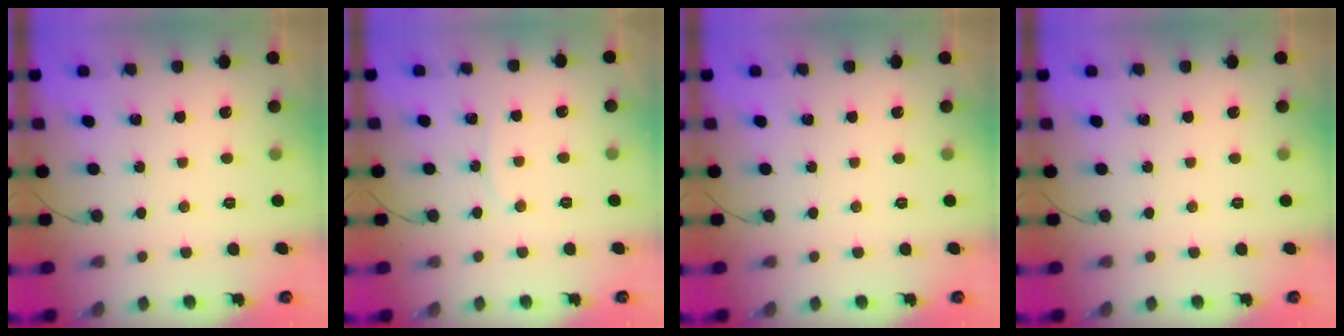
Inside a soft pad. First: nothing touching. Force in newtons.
{"total": 4.8, "press": 4.1, "slide": 2.5}
{"total": 0.0}
{"total": 0.0}